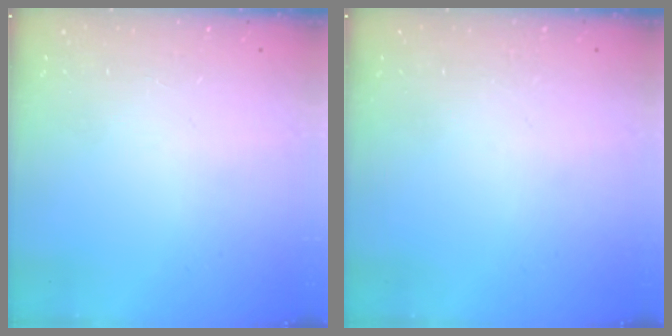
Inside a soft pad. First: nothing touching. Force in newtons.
{"total": 0.0}